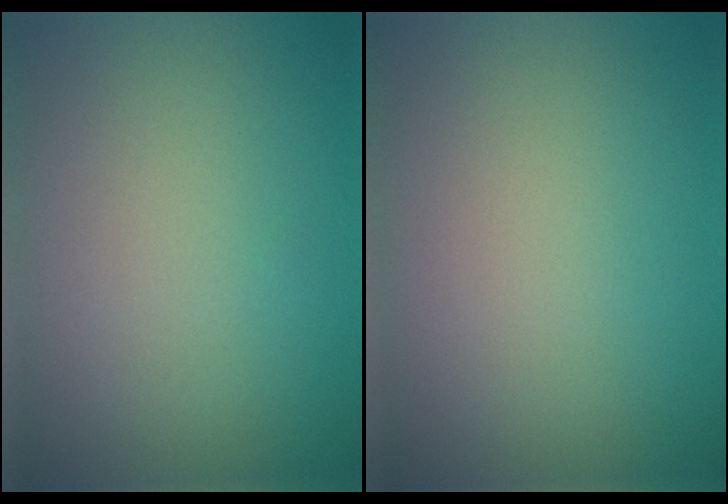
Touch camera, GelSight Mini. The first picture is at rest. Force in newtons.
{"total": 0.0}